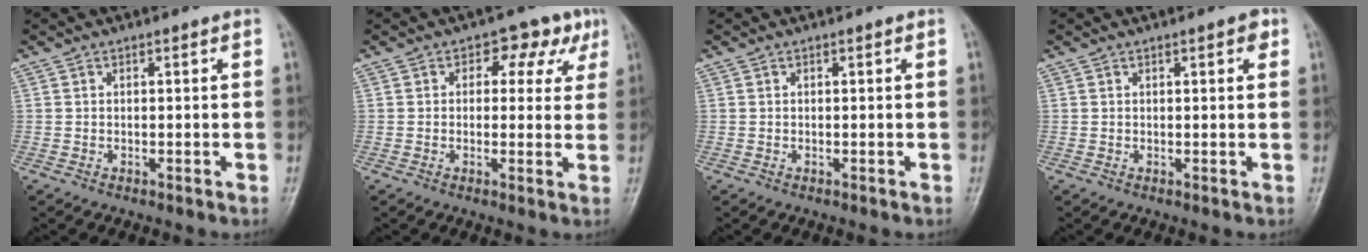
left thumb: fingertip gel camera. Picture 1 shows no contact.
{"total": 7.0, "force": [2.7, 4.8, 4.4], "torque": [-0.004, 0.000, 0.023]}
{"total": 0.0}
{"total": 2.0, "force": [0.9, 0.7, 1.6], "torque": [-0.017, 0.000, 0.009]}